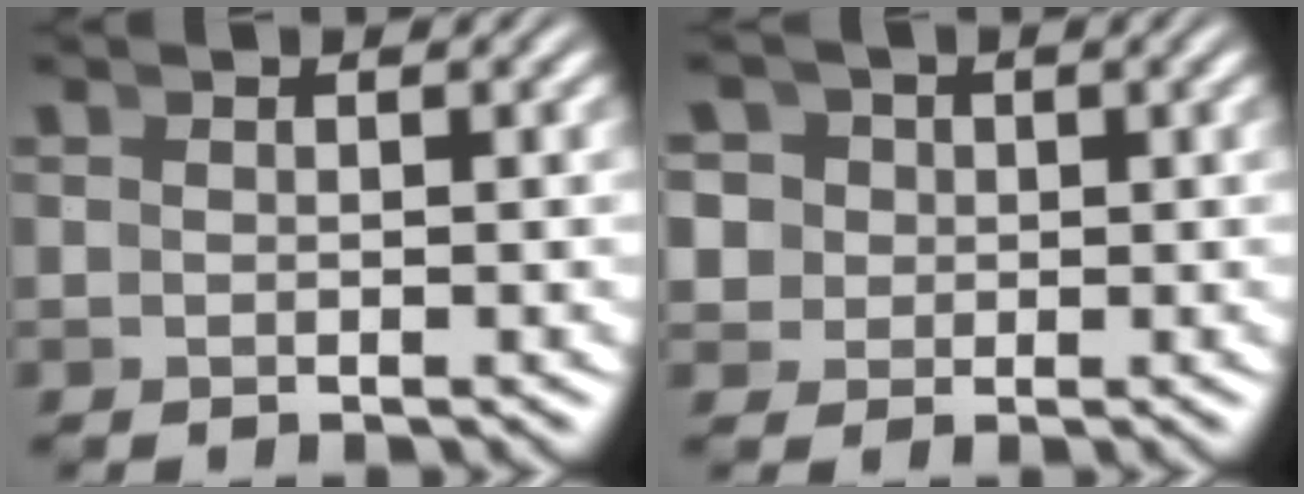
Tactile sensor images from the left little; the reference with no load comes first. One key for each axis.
{"total": 6.9, "fx": 0.4, "fy": 6.3, "fz": 2.6, "tx": -0.064, "ty": -0.011, "tz": 0.002}